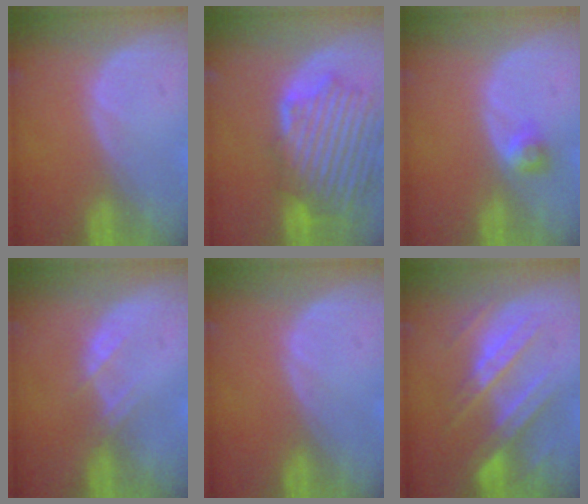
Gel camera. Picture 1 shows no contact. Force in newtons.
{"total": 12.5, "press": 11.5, "slide": 5.0}
{"total": 2.6, "press": 2.2, "slide": 1.4}
{"total": 1.9, "press": 1.9, "slide": 0.3}
{"total": 0.0}
{"total": 8.9, "press": 8.0, "slide": 4.0}